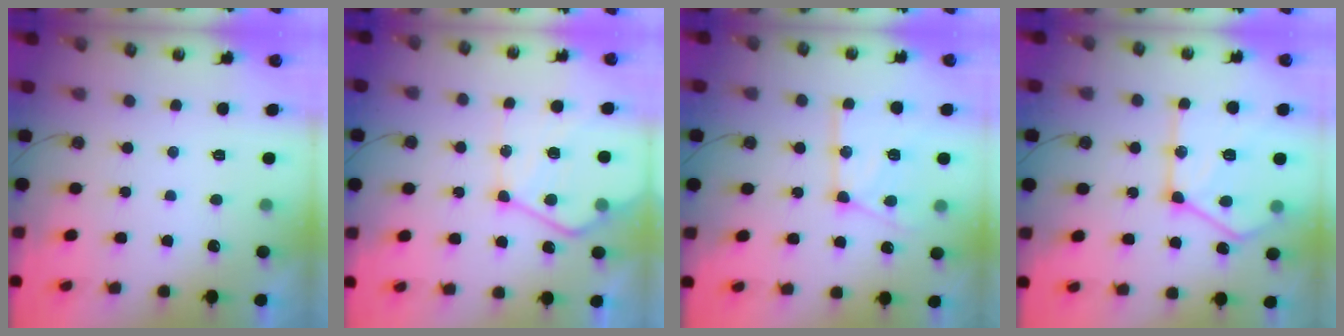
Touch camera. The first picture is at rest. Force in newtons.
{"total": 15.7, "press": 15.6, "slide": 1.6}
{"total": 15.7, "press": 15.6, "slide": 2.0}
{"total": 19.3, "press": 19.2, "slide": 2.1}